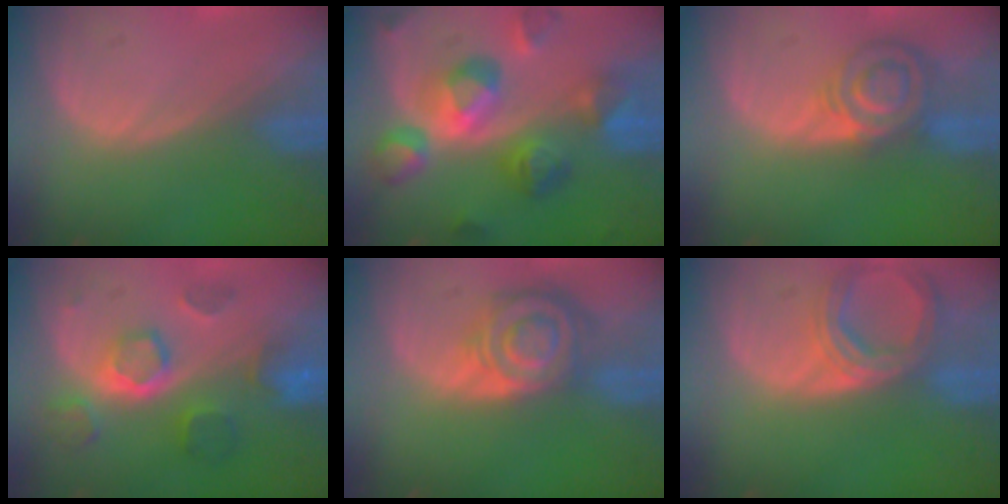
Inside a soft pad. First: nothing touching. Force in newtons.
{"total": 11.3, "press": 11.2, "slide": 1.0}
{"total": 6.5, "press": 6.3, "slide": 1.8}
{"total": 8.5, "press": 7.7, "slide": 3.6}
{"total": 8.5, "press": 7.4, "slide": 4.2}
{"total": 7.0, "press": 6.5, "slide": 2.7}